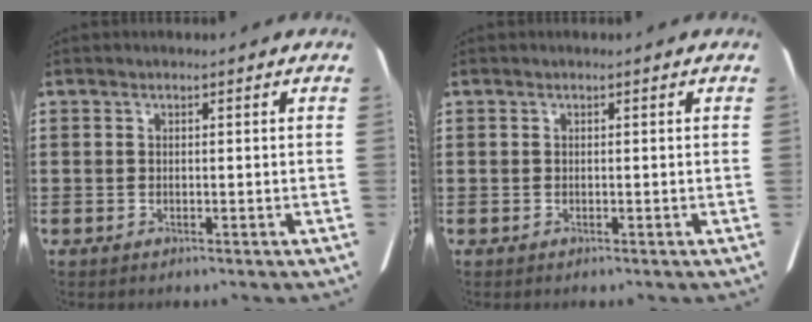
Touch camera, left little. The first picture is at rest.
{"total": 0.0}